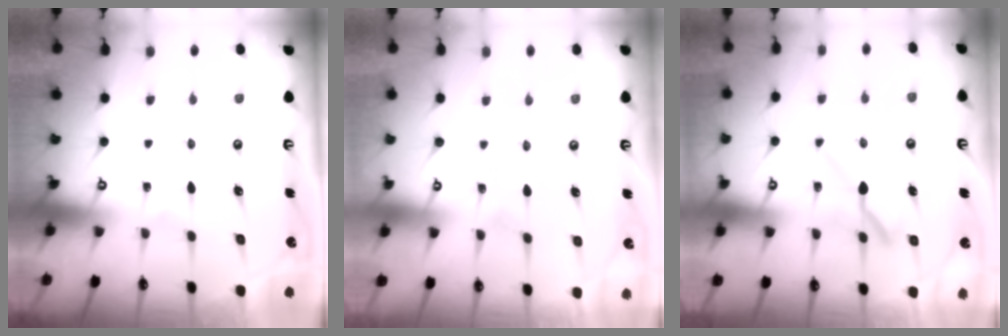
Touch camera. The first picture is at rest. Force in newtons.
{"total": 2.7, "press": 2.7, "slide": 0.4}
{"total": 6.4, "press": 6.3, "slide": 0.7}